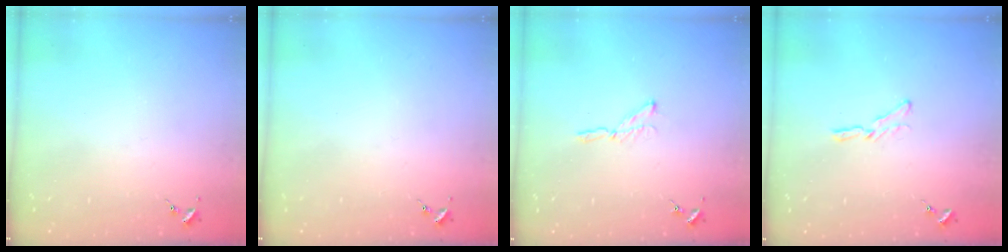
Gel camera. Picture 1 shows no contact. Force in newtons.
{"total": 0.0}
{"total": 3.9, "press": 3.9, "slide": 0.4}
{"total": 5.9, "press": 5.9, "slide": 0.5}